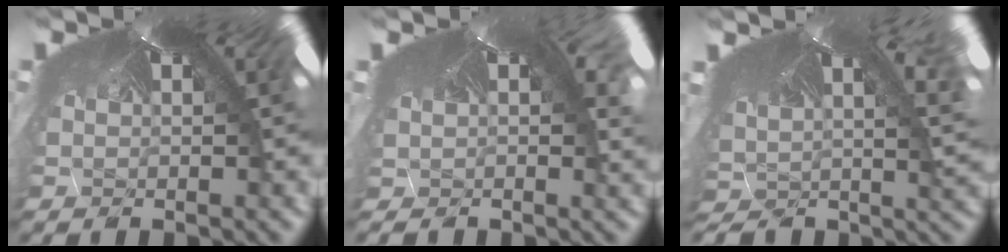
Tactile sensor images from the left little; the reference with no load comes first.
{"total": 0.9, "force": [-0.5, 0.3, 0.7], "torque": [-0.022, -0.005, 0.011]}
{"total": 2.0, "force": [-1.5, -1.0, -0.8], "torque": [-0.012, -0.021, -0.002]}